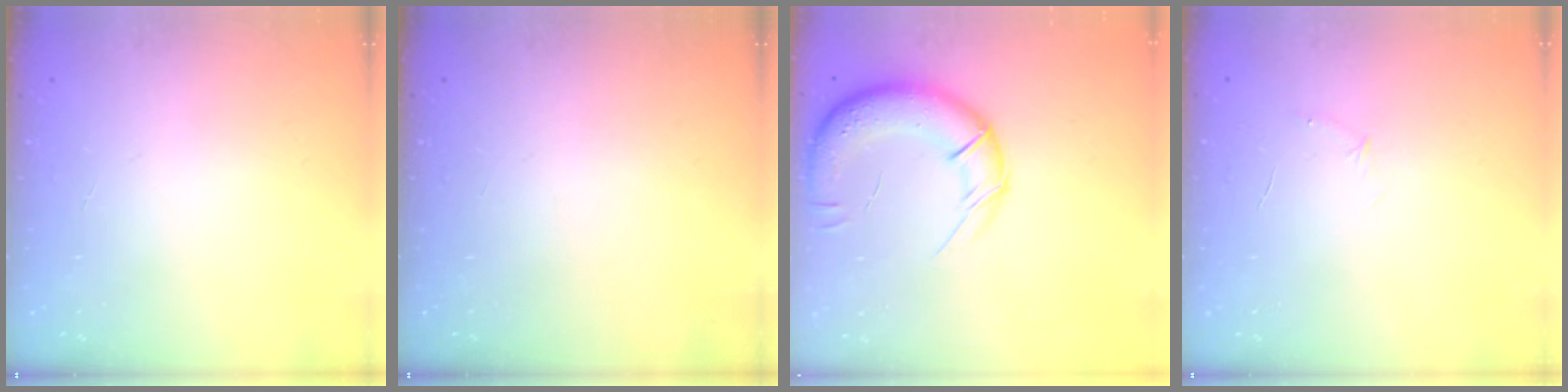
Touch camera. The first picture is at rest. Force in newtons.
{"total": 0.0}
{"total": 15.8, "press": 15.3, "slide": 4.0}
{"total": 3.8, "press": 3.6, "slide": 1.1}